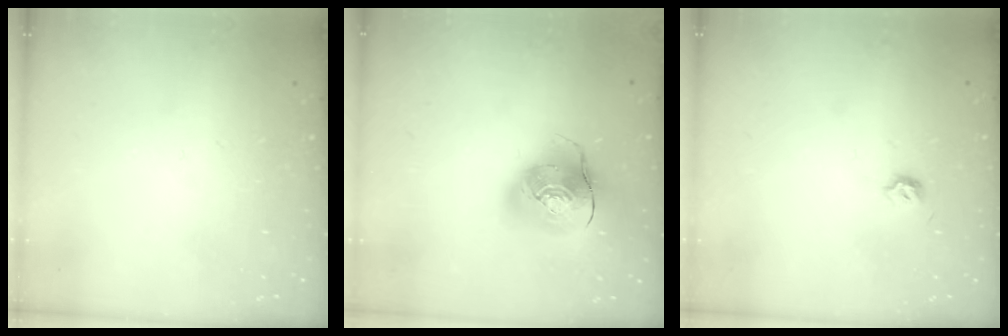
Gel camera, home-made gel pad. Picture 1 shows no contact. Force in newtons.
{"total": 13.0, "press": 12.8, "slide": 2.4}
{"total": 3.5, "press": 3.5, "slide": 0.6}